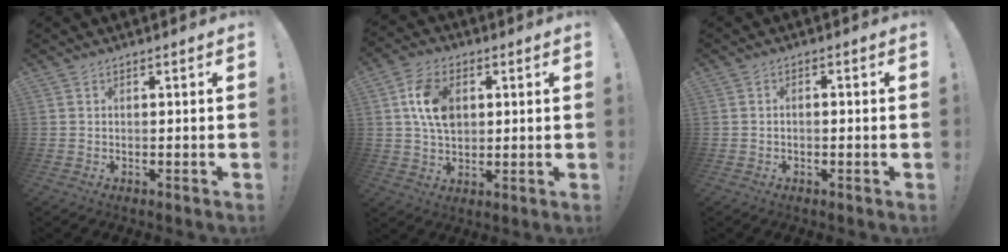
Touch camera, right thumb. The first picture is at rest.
{"total": 11.7, "force": [2.6, 8.3, 7.8], "torque": [-0.139, 0.011, 0.050]}
{"total": 1.4, "force": [-1.0, 0.4, 0.8], "torque": [-0.012, 0.004, -0.018]}